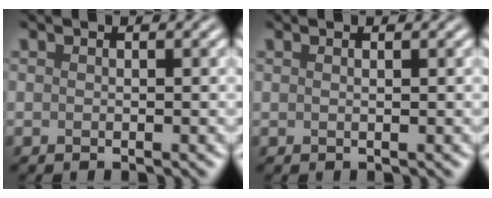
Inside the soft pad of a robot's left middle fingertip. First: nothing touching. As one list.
[{"total": 0.7, "force": [0.5, 0.3, 0.5], "torque": [-0.006, 0.000, 0.000]}]